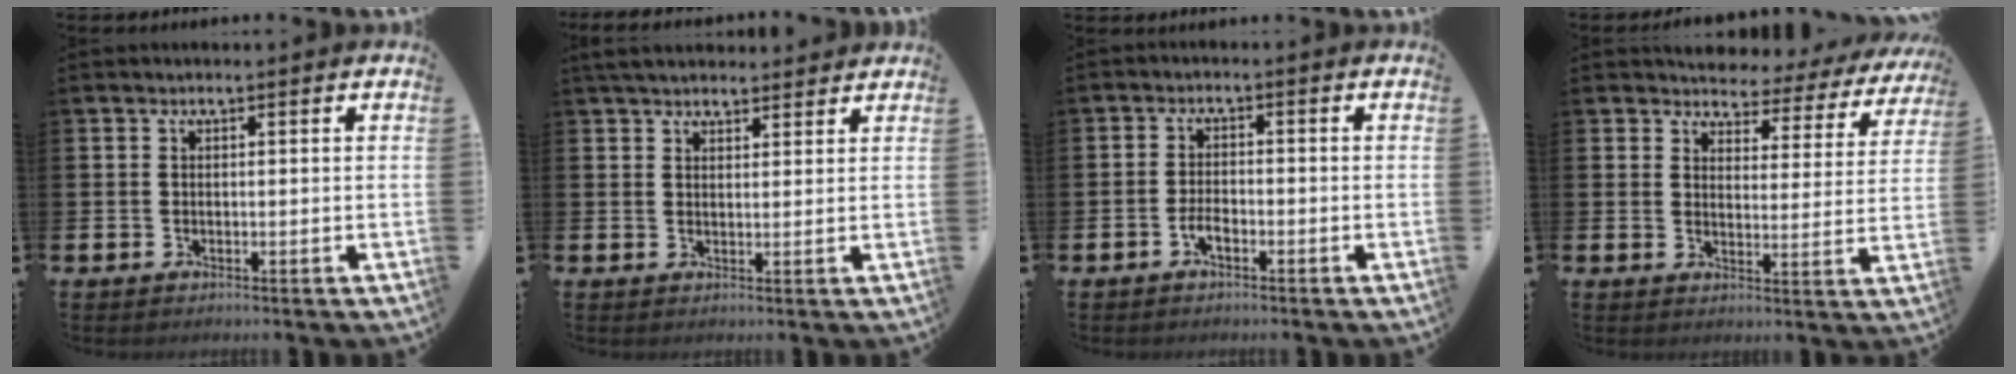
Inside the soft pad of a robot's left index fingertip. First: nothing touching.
{"total": 3.6, "force": [3.4, 1.1, 0.8], "torque": [-0.012, -0.013, 0.062]}
{"total": 2.0, "force": [-1.1, 0.9, 1.5], "torque": [-0.028, 0.002, -0.021]}
{"total": 3.0, "force": [2.7, 1.2, -0.1], "torque": [-0.012, -0.036, 0.037]}